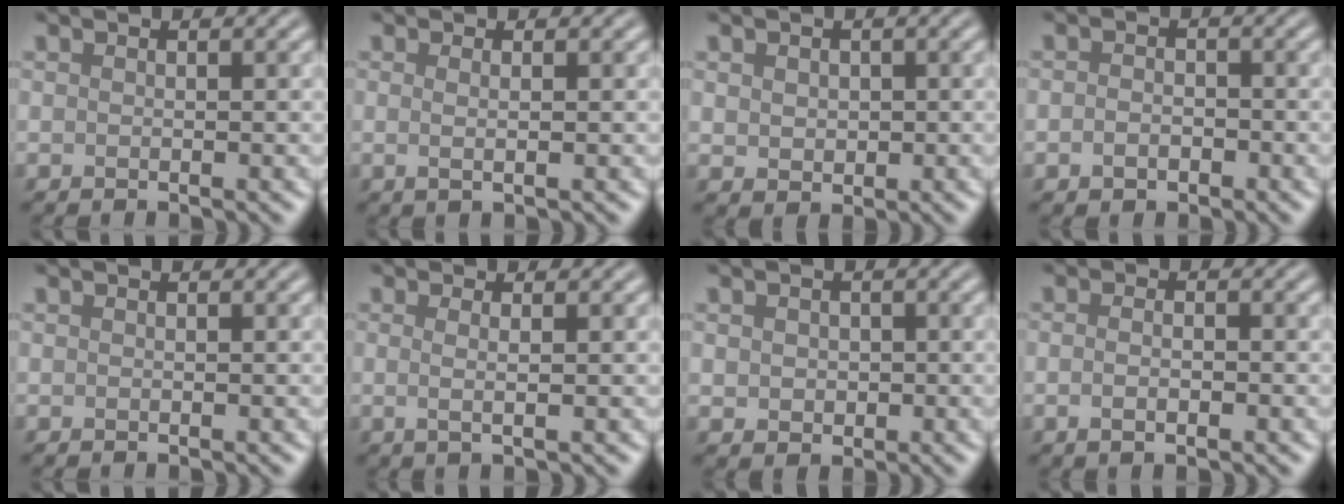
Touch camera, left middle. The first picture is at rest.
{"total": 1.2, "force": [0.2, 0.4, 1.1], "torque": [-0.018, -0.001, -0.002]}
{"total": 1.6, "force": [0.4, 1.4, 0.8], "torque": [-0.014, -0.004, 0.009]}
{"total": 1.6, "force": [-0.7, 1.2, 0.9], "torque": [-0.016, -0.001, -0.016]}
{"total": 0.0}
{"total": 1.7, "force": [0.2, 0.5, 1.6], "torque": [-0.027, -0.001, -0.004]}
{"total": 1.7, "force": [0.1, 1.5, 0.8], "torque": [-0.013, -0.003, 0.000]}
{"total": 2.1, "force": [-0.5, 1.0, 1.8], "torque": [-0.018, -0.005, -0.011]}